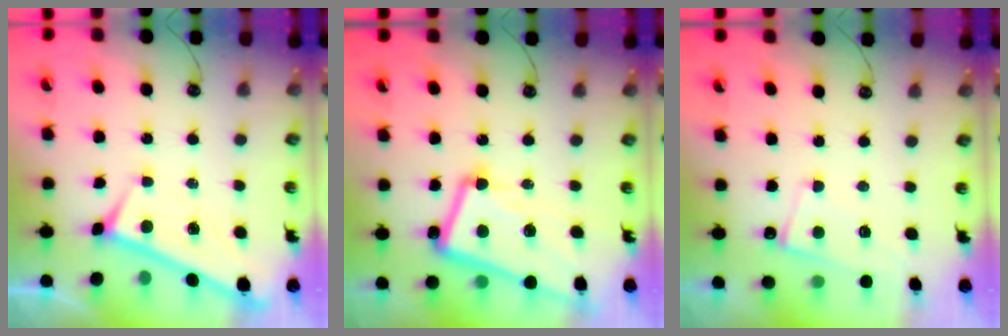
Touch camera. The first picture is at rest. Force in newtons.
{"total": 11.0, "press": 10.8, "slide": 2.0}
{"total": 1.6, "press": 1.5, "slide": 0.4}